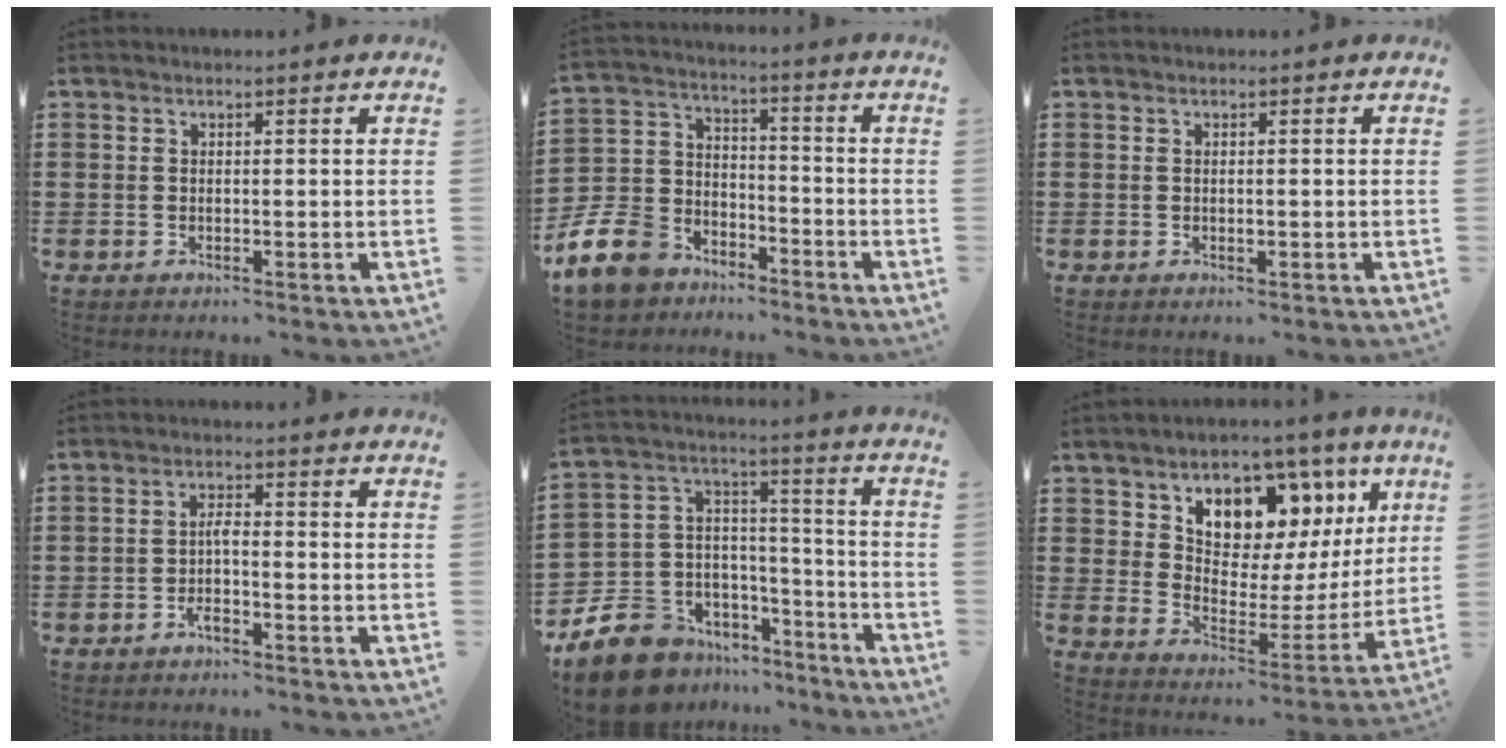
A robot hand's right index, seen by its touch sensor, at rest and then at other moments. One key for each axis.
{"total": 10.3, "fx": -7.8, "fy": 5.9, "fz": 3.2, "tx": -0.115, "ty": 0.028, "tz": -0.158}
{"total": 0.6, "fx": 0.0, "fy": 0.2, "fz": 0.6, "tx": -0.013, "ty": -0.003, "tz": 0.000}
{"total": 2.5, "fx": -1.3, "fy": 0.5, "fz": 2.1, "tx": -0.047, "ty": 0.000, "tz": -0.027}
{"total": 11.1, "fx": -8.7, "fy": 6.5, "fz": 2.5, "tx": -0.092, "ty": 0.018, "tz": -0.168}
{"total": 7.3, "fx": 5.3, "fy": 4.5, "fz": 2.0, "tx": -0.064, "ty": -0.060, "tz": 0.089}